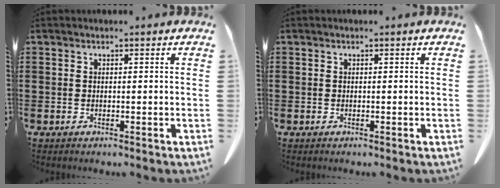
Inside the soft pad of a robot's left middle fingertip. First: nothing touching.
{"total": 0.0}